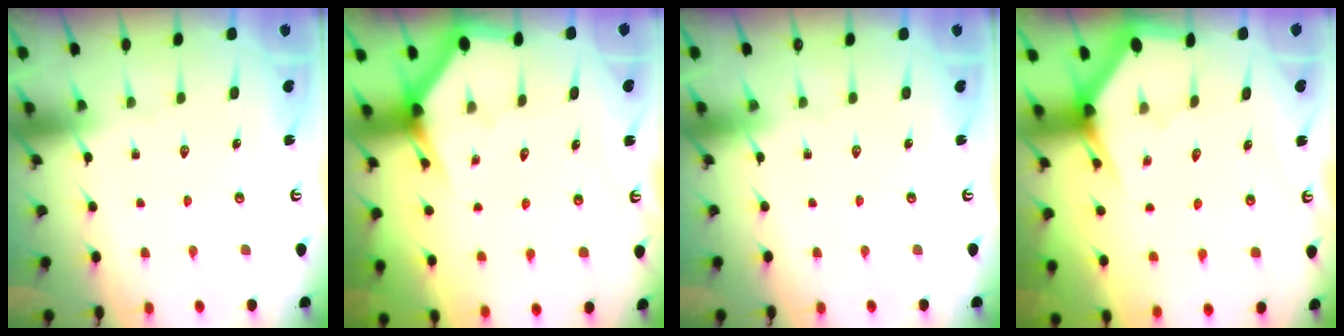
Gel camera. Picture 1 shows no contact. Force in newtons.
{"total": 2.8, "press": 2.8, "slide": 0.1}
{"total": 0.0}
{"total": 3.0, "press": 3.0, "slide": 0.0}